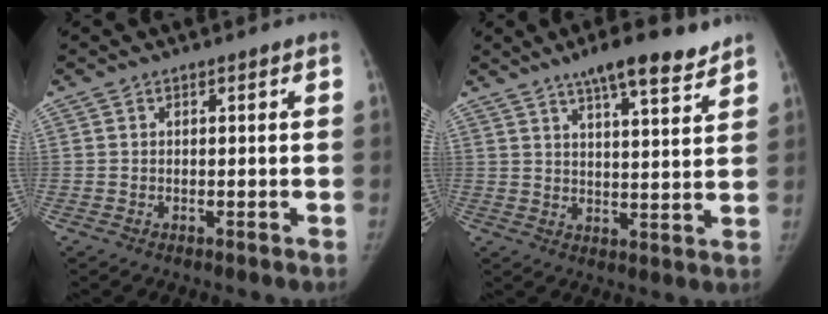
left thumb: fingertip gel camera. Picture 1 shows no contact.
{"total": 11.0, "force": [8.1, 2.4, 7.0], "torque": [-0.084, -0.039, 0.123]}